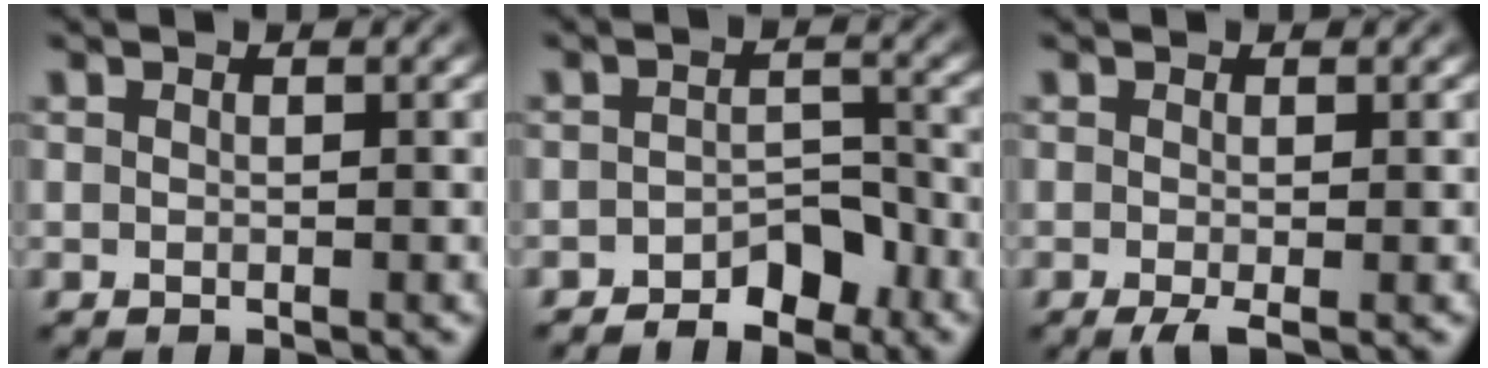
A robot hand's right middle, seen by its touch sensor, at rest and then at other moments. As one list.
[{"total": 3.5, "force": [-2.6, 1.6, 1.8], "torque": [-0.022, 0.008, -0.037]}, {"total": 1.6, "force": [-0.8, 0.3, 1.4], "torque": [-0.029, -0.009, -0.016]}]